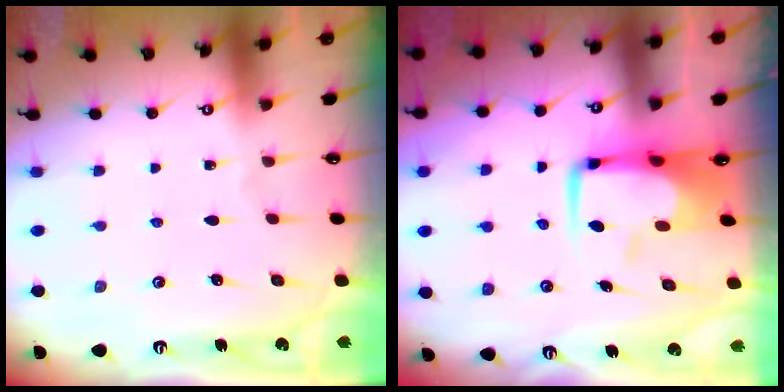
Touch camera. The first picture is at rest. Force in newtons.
{"total": 8.3, "press": 8.1, "slide": 1.6}